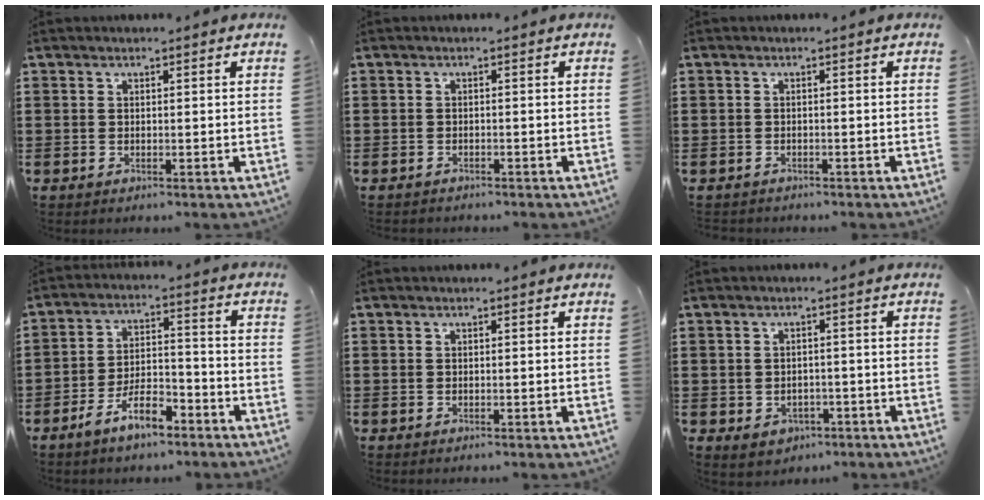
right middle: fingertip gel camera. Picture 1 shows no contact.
{"total": 0.9, "force": [-0.9, 0.3, -0.1], "torque": [0.000, 0.002, -0.020]}
{"total": 1.1, "force": [-0.9, 0.5, -0.2], "torque": [0.002, 0.003, -0.022]}
{"total": 7.5, "force": [-5.4, 2.6, 4.5], "torque": [-0.092, 0.008, -0.103]}
{"total": 0.0}
{"total": 2.0, "force": [-1.3, 1.5, 0.2], "torque": [-0.012, 0.001, -0.028]}